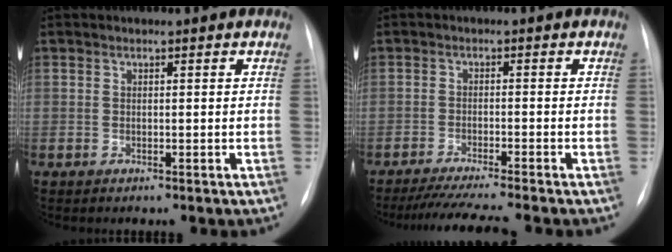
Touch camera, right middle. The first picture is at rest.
{"total": 8.8, "force": [-7.6, -1.0, 4.2], "torque": [-0.057, -0.023, -0.120]}